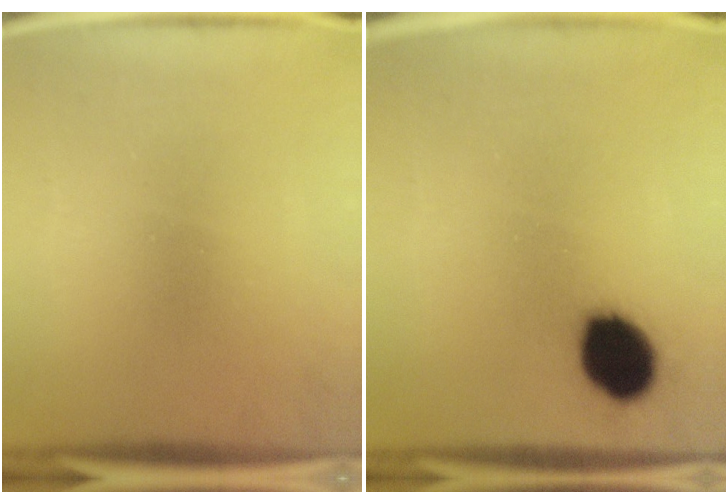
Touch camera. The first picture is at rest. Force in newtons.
{"total": 11.2}